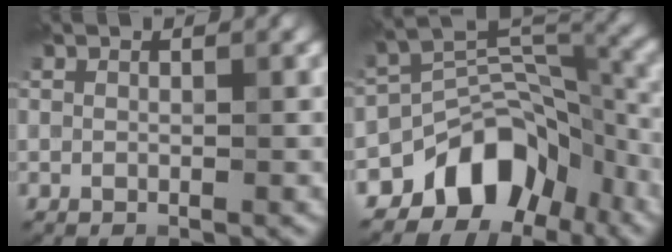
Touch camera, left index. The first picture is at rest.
{"total": 8.9, "force": [-5.6, 5.3, 4.5], "torque": [-0.049, 0.006, -0.102]}